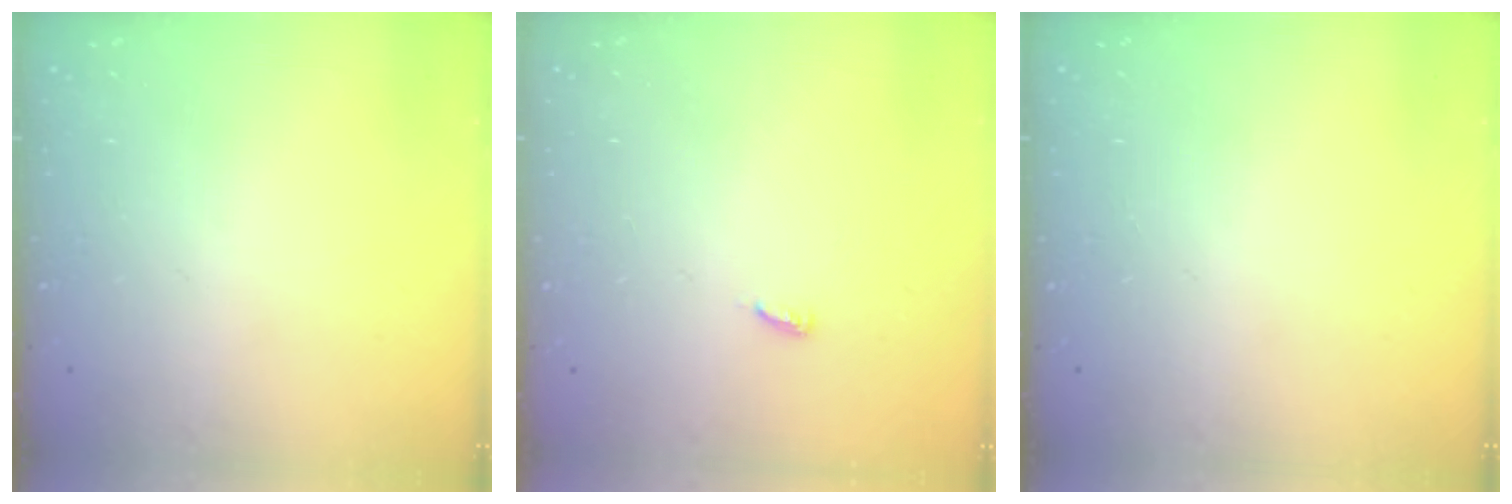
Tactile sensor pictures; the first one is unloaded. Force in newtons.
{"total": 3.9, "press": 3.9, "slide": 0.3}
{"total": 0.0}